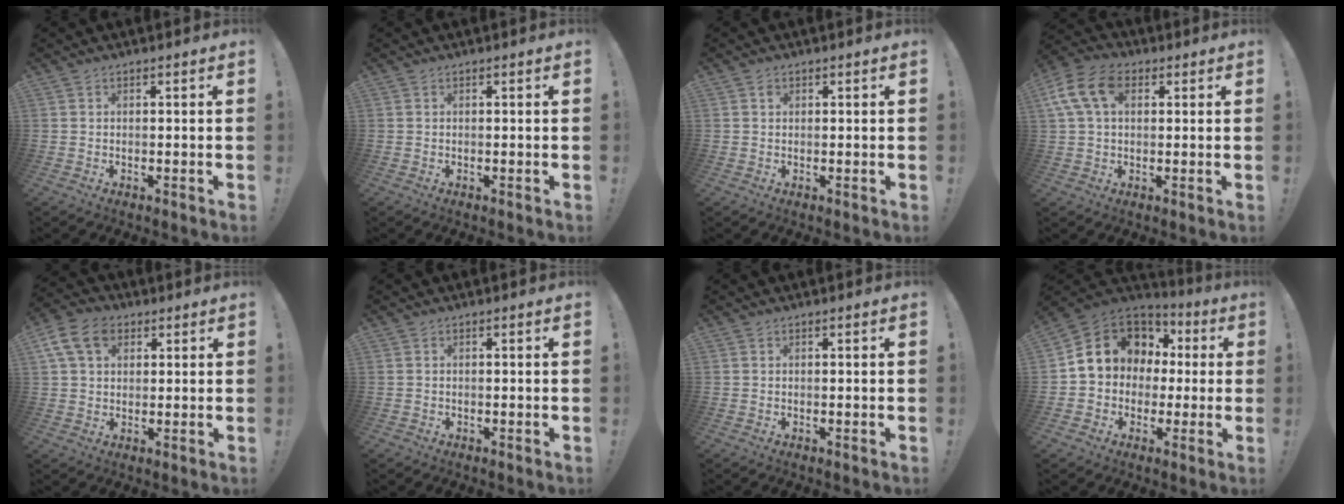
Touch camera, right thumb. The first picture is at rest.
{"total": 0.0}
{"total": 0.8, "force": [0.2, 0.7, 0.2], "torque": [0.001, 0.001, 0.003]}
{"total": 12.4, "force": [3.9, 7.9, 8.8], "torque": [-0.162, 0.002, 0.076]}
{"total": 11.3, "force": [4.6, 7.9, 6.6], "torque": [-0.118, -0.004, 0.092]}
{"total": 0.5, "force": [-0.4, 0.4, 0.0], "torque": [0.001, 0.000, -0.007]}
{"total": 0.0}
{"total": 13.1, "force": [3.6, 11.3, 5.6], "torque": [-0.085, -0.012, 0.084]}